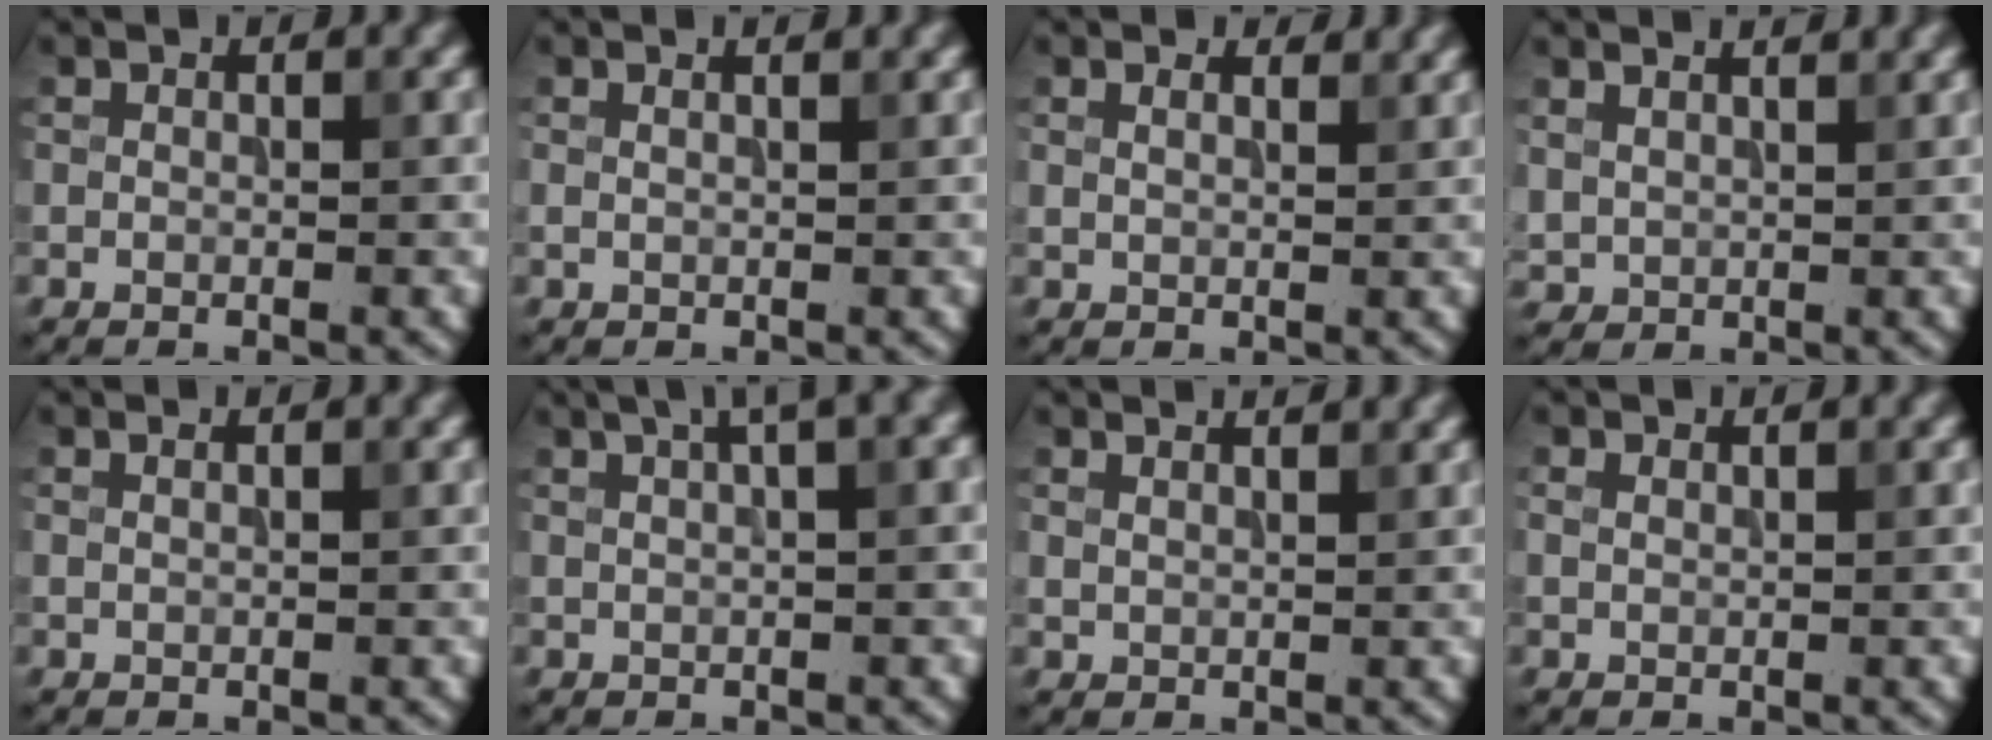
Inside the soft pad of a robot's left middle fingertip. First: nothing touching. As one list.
[{"total": 2.1, "force": [1.4, 0.8, 1.3], "torque": [-0.008, 0.000, -0.002]}, {"total": 3.1, "force": [2.3, 1.3, 1.6], "torque": [-0.025, 0.010, 0.017]}, {"total": 2.9, "force": [2.4, 1.1, 1.2], "torque": [-0.024, 0.012, 0.038]}, {"total": 0.9, "force": [0.7, 0.3, 0.6], "torque": [-0.008, -0.001, 0.004]}, {"total": 4.7, "force": [2.7, 1.2, 3.7], "torque": [-0.045, 0.020, 0.034]}, {"total": 2.5, "force": [2.2, 0.6, 0.9], "torque": [-0.011, 0.007, 0.024]}, {"total": 0.7, "force": [0.6, 0.3, 0.4], "torque": [-0.010, 0.002, 0.012]}]